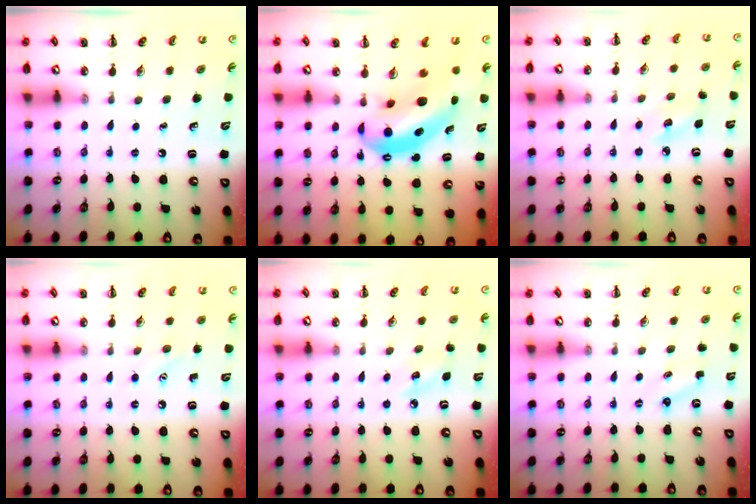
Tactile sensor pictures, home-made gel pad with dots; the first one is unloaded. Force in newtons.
{"total": 7.6, "press": 7.4, "slide": 1.8}
{"total": 3.6, "press": 3.4, "slide": 1.0}
{"total": 6.2, "press": 6.1, "slide": 1.2}
{"total": 4.9, "press": 4.7, "slide": 1.4}
{"total": 1.6, "press": 1.5, "slide": 0.5}